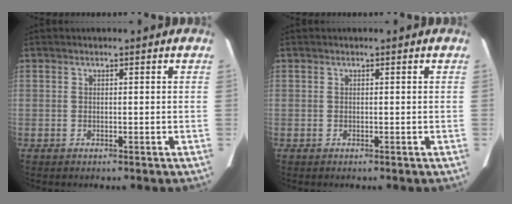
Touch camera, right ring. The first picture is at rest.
{"total": 0.0}